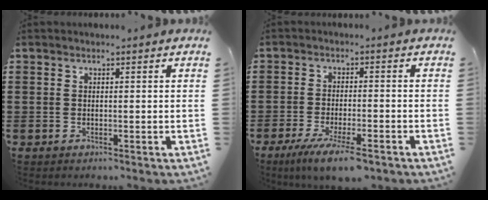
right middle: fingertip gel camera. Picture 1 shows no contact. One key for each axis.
{"total": 6.5, "fx": -4.6, "fy": 1.2, "fz": 4.4, "tx": -0.087, "ty": -0.013, "tz": -0.082}